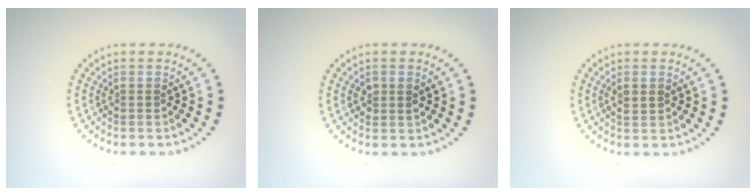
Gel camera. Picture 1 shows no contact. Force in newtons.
{"total": 1.4, "press": 1.3, "slide": 0.3}
{"total": 0.9, "press": 0.9, "slide": 0.2}